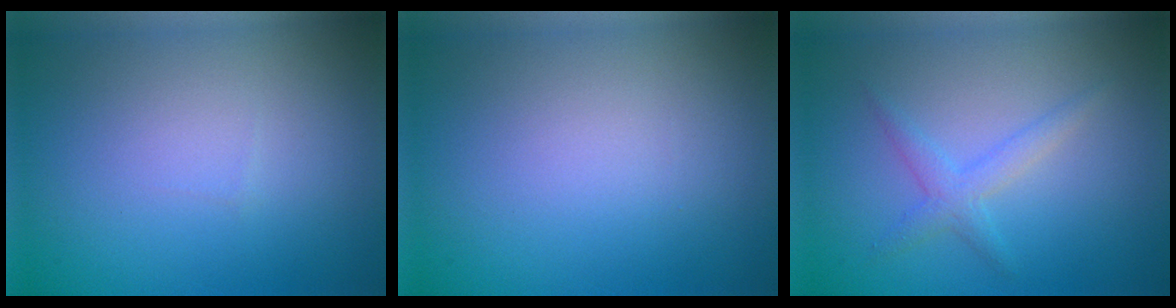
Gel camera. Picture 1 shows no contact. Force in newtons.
{"total": 0.0}
{"total": 2.0, "press": 2.0, "slide": 0.1}